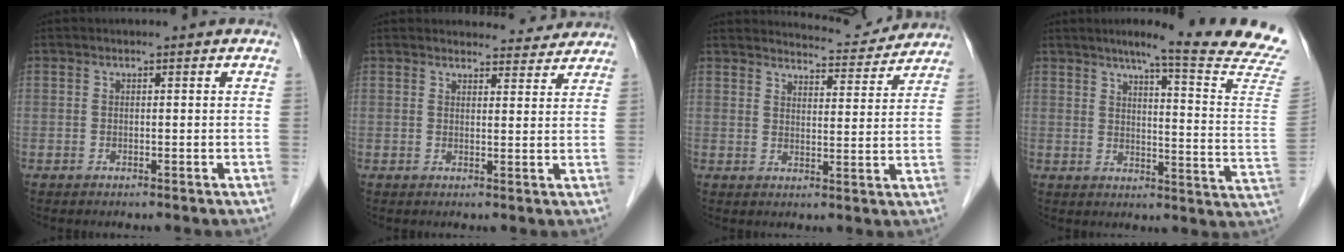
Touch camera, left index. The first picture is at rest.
{"total": 5.8, "force": [5.6, 1.4, 0.3], "torque": [0.007, 0.001, 0.056]}
{"total": 8.6, "force": [8.6, 1.0, 0.4], "torque": [-0.003, -0.002, 0.105]}
{"total": 19.8, "force": [16.9, -1.7, 10.2], "torque": [-0.136, -0.084, 0.196]}